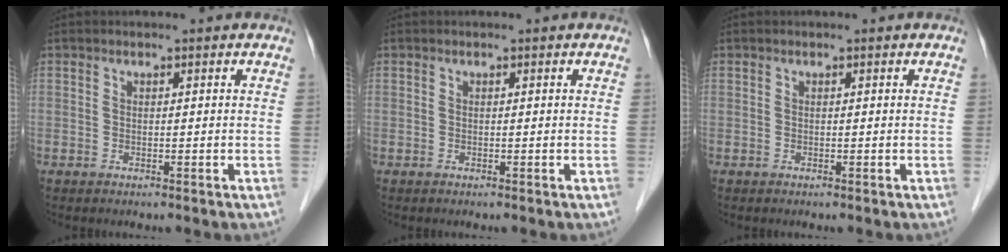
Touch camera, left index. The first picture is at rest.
{"total": 0.0}
{"total": 0.0}